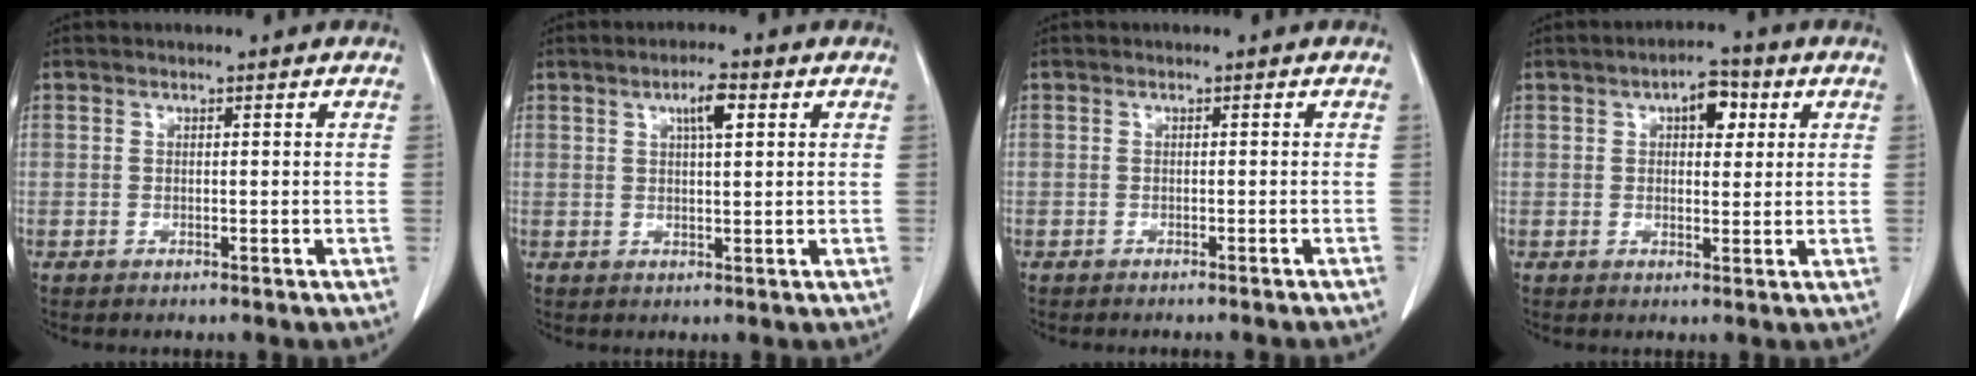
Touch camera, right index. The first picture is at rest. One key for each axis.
{"total": 3.8, "fx": 1.6, "fy": 0.7, "fz": 3.4, "tx": -0.060, "ty": 0.003, "tz": 0.027}
{"total": 2.6, "fx": -2.4, "fy": -0.5, "fz": 0.8, "tx": -0.006, "ty": 0.003, "tz": -0.030}
{"total": 4.9, "fx": 1.9, "fy": 2.4, "fz": 3.9, "tx": -0.056, "ty": 0.015, "tz": 0.026}